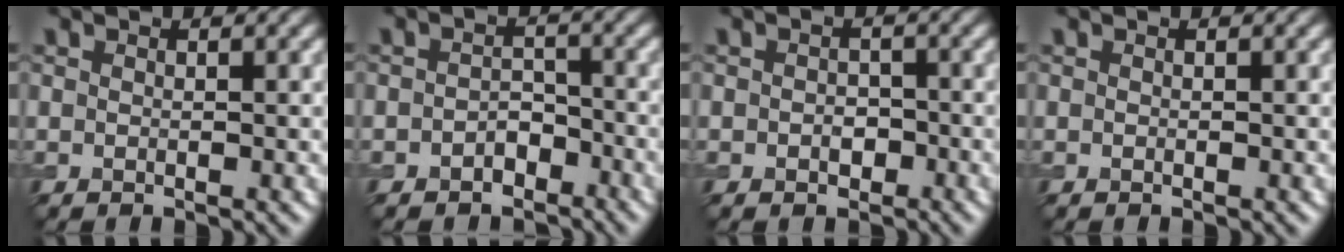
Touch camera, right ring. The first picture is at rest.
{"total": 2.2, "force": [-1.4, 1.5, 0.8], "torque": [-0.011, 0.006, -0.026]}
{"total": 1.6, "force": [-0.5, 1.3, 0.9], "torque": [-0.012, -0.003, -0.010]}
{"total": 0.0}